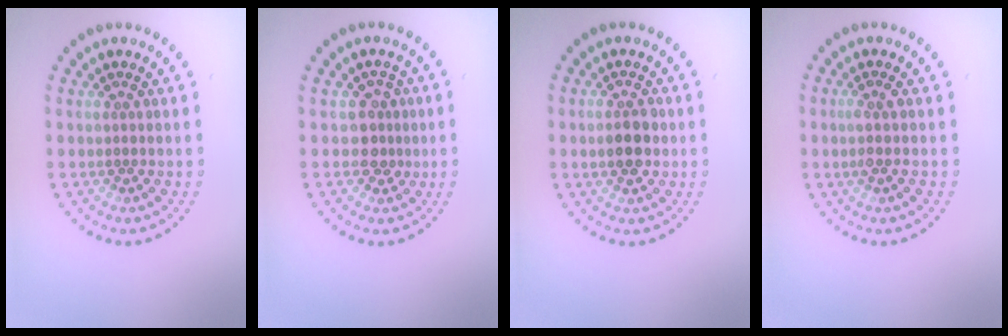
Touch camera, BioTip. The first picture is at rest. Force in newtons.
{"total": 2.0, "press": 1.7, "slide": 1.2}
{"total": 2.9, "press": 2.9, "slide": 0.2}
{"total": 1.1, "press": 0.9, "slide": 0.6}